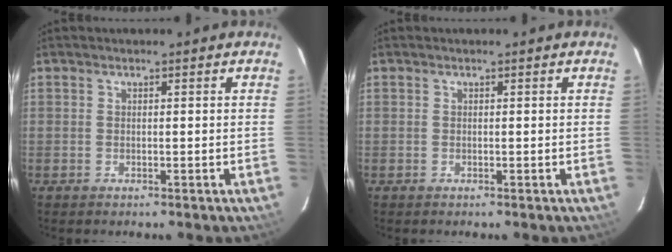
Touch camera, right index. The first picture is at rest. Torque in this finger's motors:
{"motor_torque": [0.03, 0.01, 0.00, 0.00]}